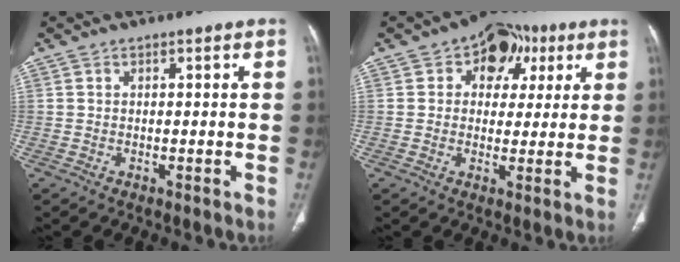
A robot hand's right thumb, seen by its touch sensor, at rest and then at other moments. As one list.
[{"total": 10.2, "force": [3.9, 7.6, 5.6], "torque": [-0.024, 0.001, 0.049]}]